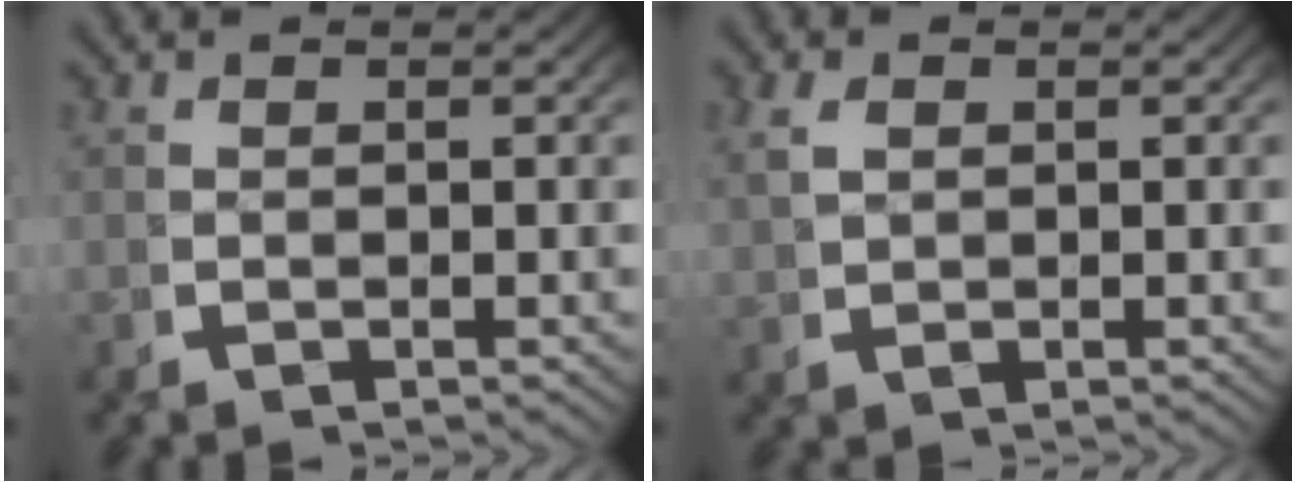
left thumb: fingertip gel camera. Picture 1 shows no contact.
{"total": 2.3, "force": [1.0, 1.5, 1.4], "torque": [-0.026, -0.002, 0.025]}